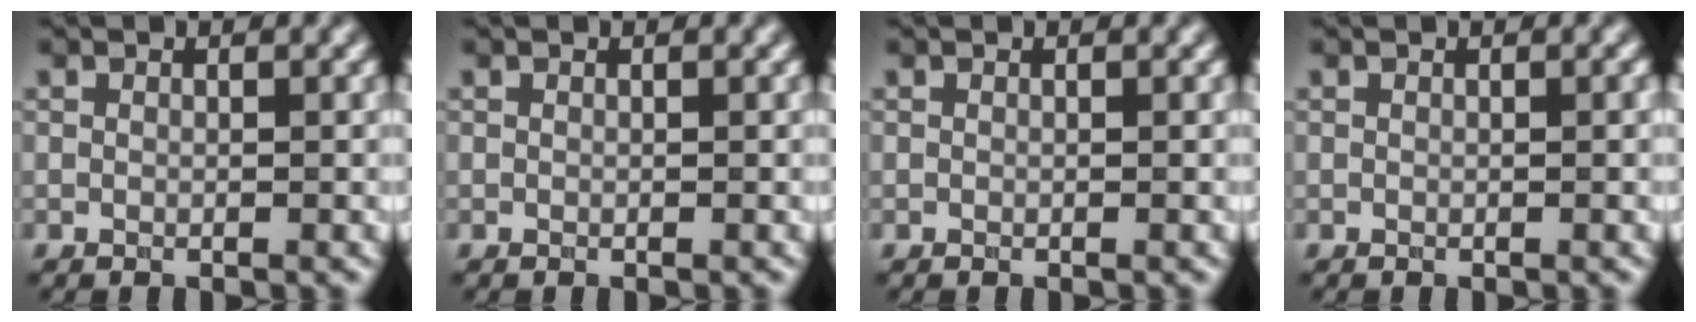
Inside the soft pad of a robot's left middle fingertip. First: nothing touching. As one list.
[{"total": 0.0}, {"total": 0.0}, {"total": 0.0}]